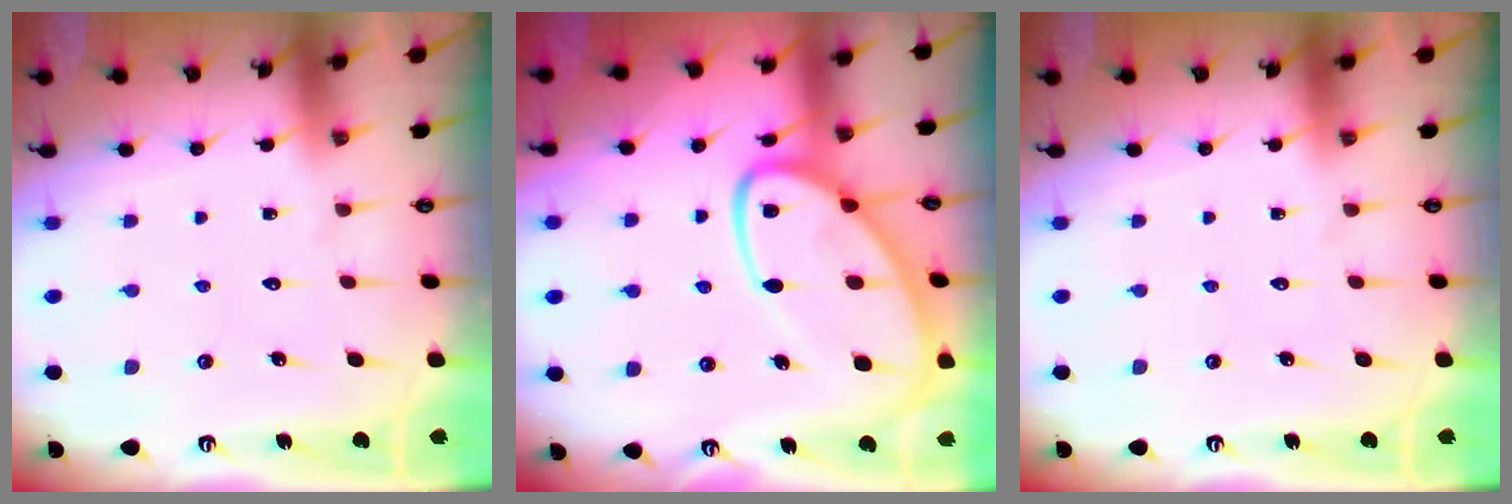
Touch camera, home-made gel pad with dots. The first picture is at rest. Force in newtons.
{"total": 16.2, "press": 16.1, "slide": 1.7}
{"total": 0.0}